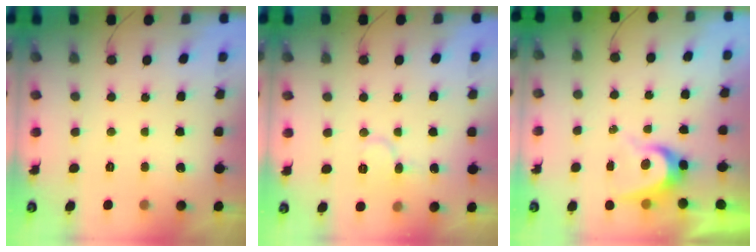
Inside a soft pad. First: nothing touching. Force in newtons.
{"total": 7.4, "press": 7.3, "slide": 0.4}
{"total": 6.8, "press": 6.8, "slide": 0.6}